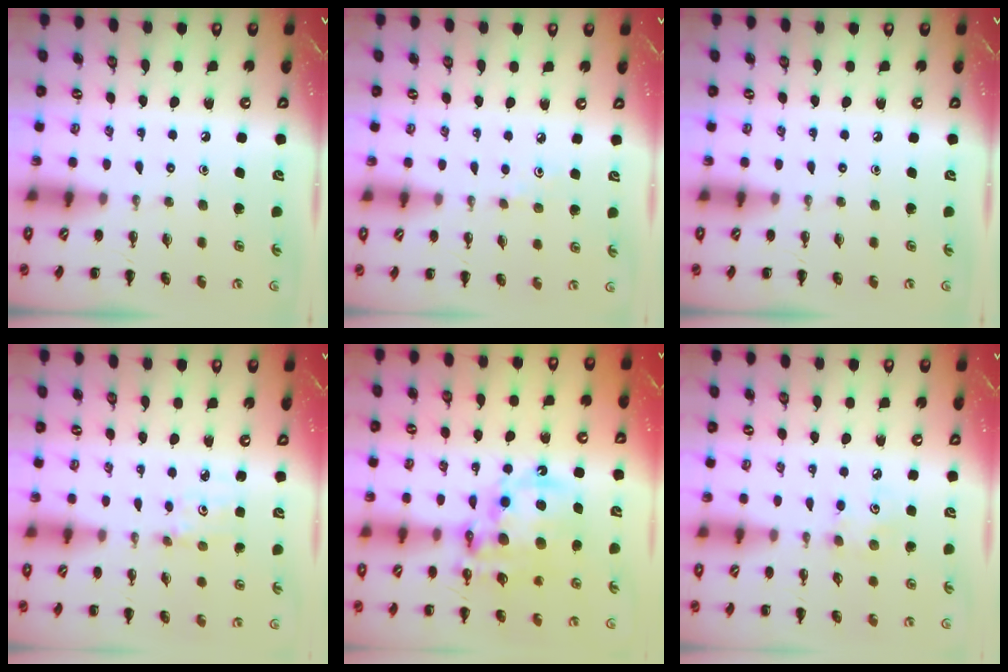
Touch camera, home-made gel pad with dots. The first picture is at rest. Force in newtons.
{"total": 3.2, "press": 3.0, "slide": 1.2}
{"total": 0.0}
{"total": 2.4, "press": 2.3, "slide": 0.8}
{"total": 16.9, "press": 16.4, "slide": 4.0}
{"total": 3.9, "press": 3.8, "slide": 0.8}